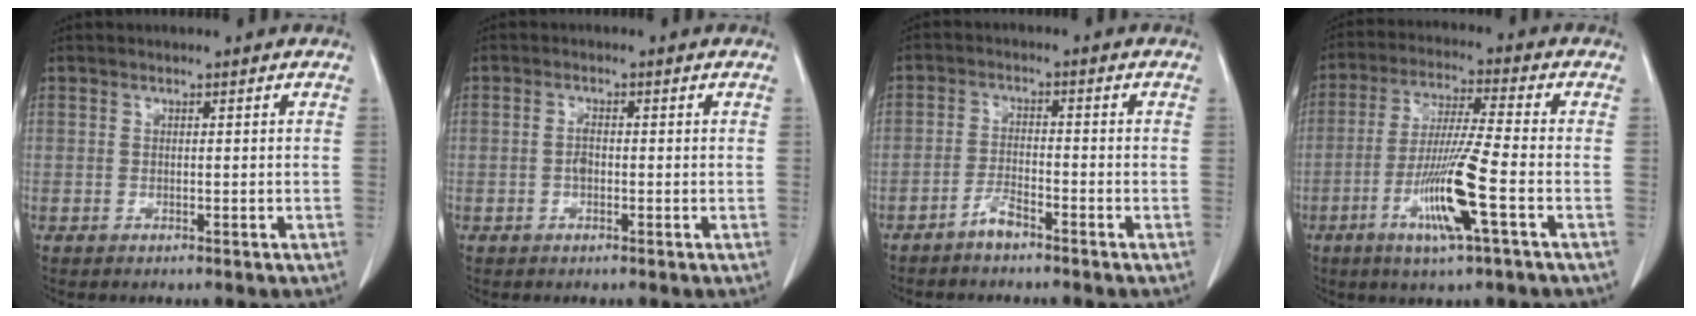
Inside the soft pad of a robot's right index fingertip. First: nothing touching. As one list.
[{"total": 1.6, "force": [-0.3, 0.7, 1.4], "torque": [-0.028, 0.003, -0.007]}, {"total": 2.7, "force": [-2.3, 0.5, 1.4], "torque": [-0.028, 0.001, -0.045]}, {"total": 11.4, "force": [-4.2, -0.3, 10.6], "torque": [-0.210, -0.017, -0.081]}]